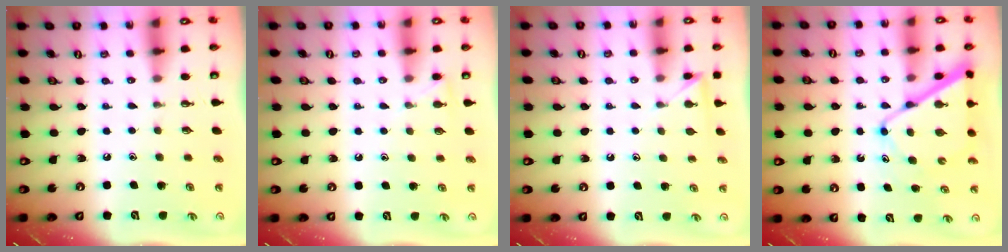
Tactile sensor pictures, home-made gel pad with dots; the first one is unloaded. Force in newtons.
{"total": 4.0, "press": 4.0, "slide": 0.5}
{"total": 3.9, "press": 3.9, "slide": 0.3}
{"total": 11.6, "press": 11.5, "slide": 1.0}